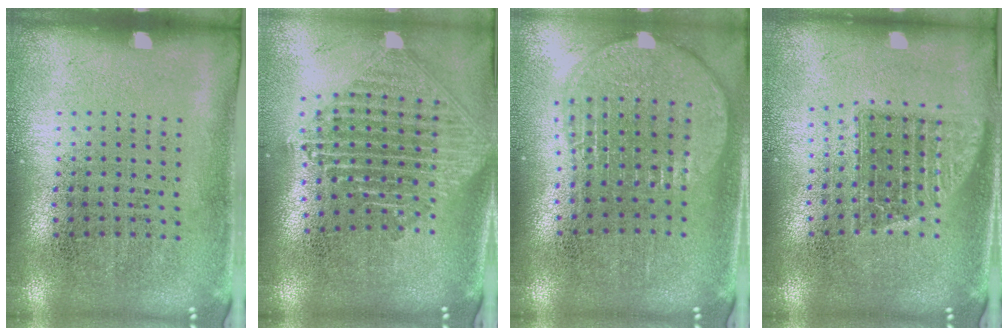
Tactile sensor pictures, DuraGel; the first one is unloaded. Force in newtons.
{"total": 2.3, "press": 1.8, "slide": 1.4}
{"total": 2.0, "press": 1.6, "slide": 1.1}
{"total": 1.4, "press": 1.1, "slide": 0.8}